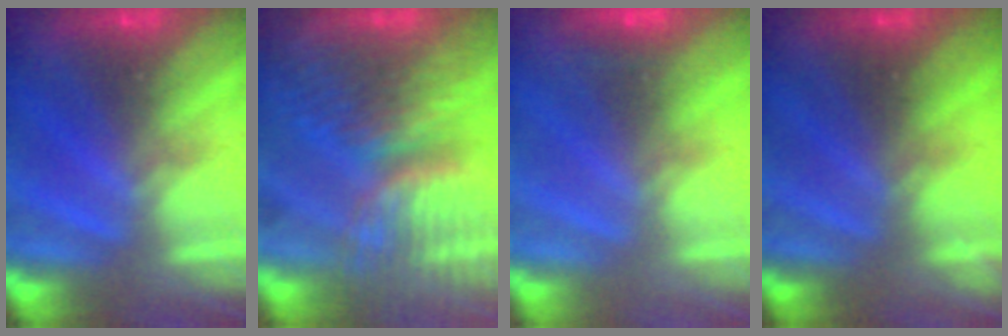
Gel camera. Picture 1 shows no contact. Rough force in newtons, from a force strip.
{"total": 6.8}
{"total": 1.9}
{"total": 2.2}